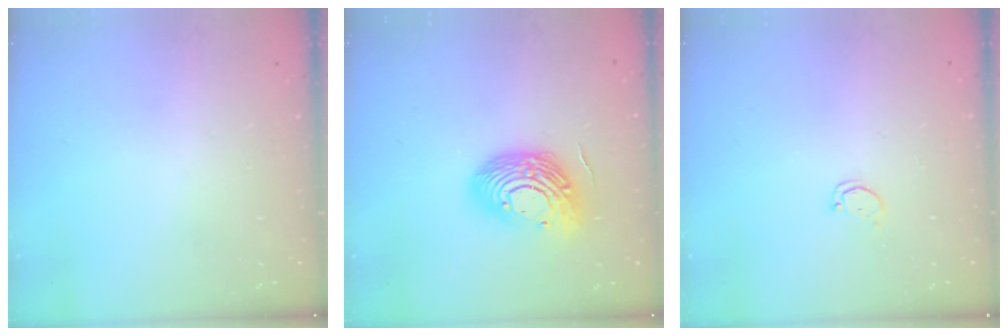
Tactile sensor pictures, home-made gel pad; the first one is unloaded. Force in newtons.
{"total": 15.4, "press": 15.3, "slide": 1.4}
{"total": 1.7, "press": 1.7, "slide": 0.2}